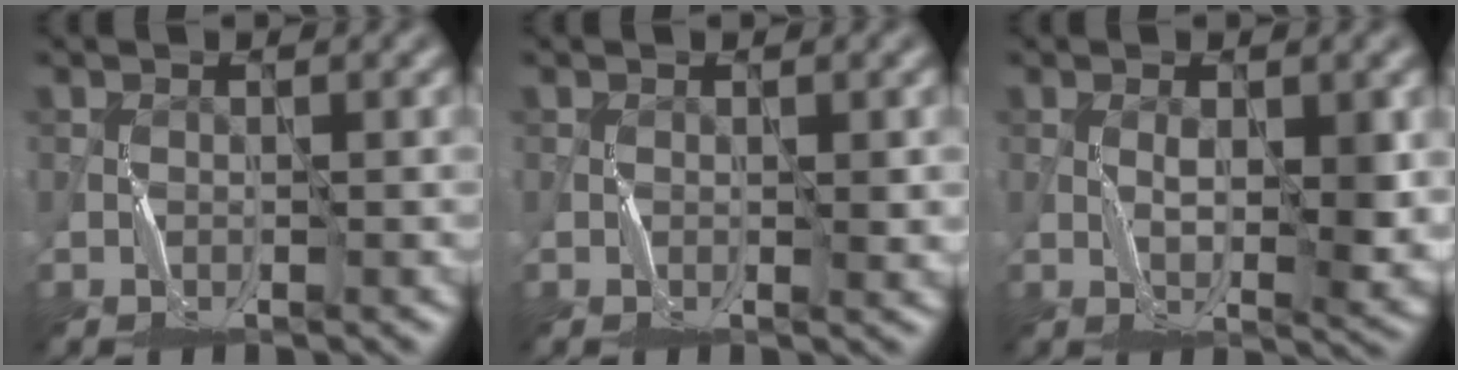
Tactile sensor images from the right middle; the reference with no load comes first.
{"total": 1.3, "force": [0.3, 0.4, 1.1], "torque": [-0.017, 0.000, 0.005]}
{"total": 3.7, "force": [0.7, 0.9, 3.6], "torque": [-0.064, -0.009, 0.018]}